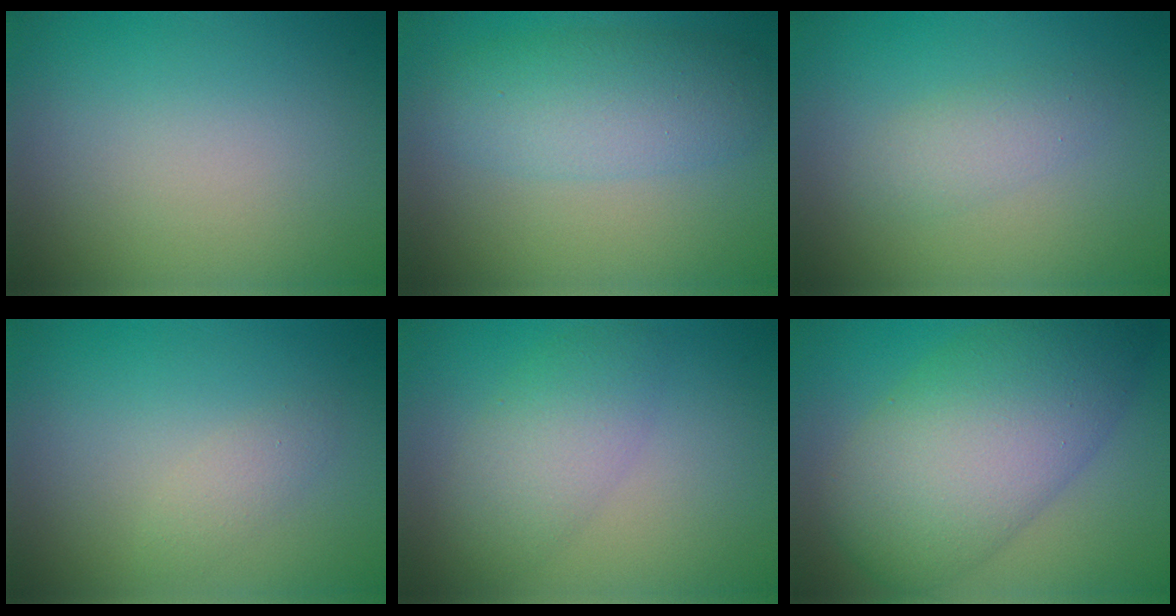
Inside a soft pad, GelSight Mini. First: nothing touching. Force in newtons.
{"total": 5.1, "press": 5.1, "slide": 0.1}
{"total": 2.0, "press": 2.0, "slide": 0.2}
{"total": 1.3, "press": 1.3, "slide": 0.1}
{"total": 4.1, "press": 4.1, "slide": 0.3}
{"total": 10.8, "press": 10.8, "slide": 0.3}